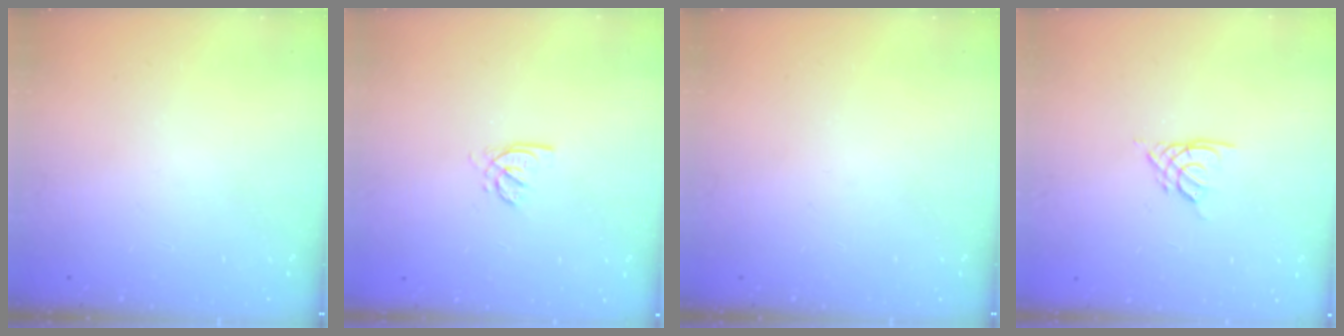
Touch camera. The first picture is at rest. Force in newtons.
{"total": 1.6, "press": 1.6, "slide": 0.3}
{"total": 0.0}
{"total": 2.7, "press": 2.7, "slide": 0.4}